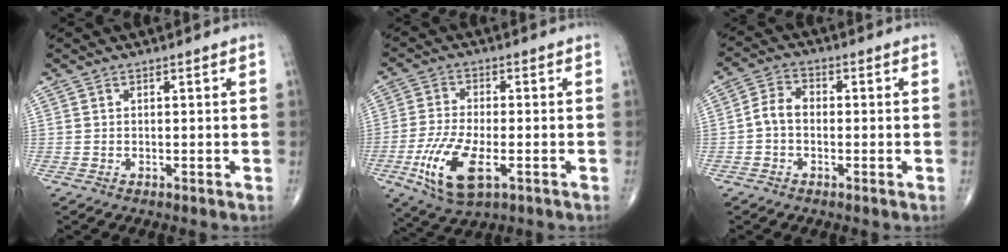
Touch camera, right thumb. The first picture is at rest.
{"total": 11.8, "force": [-4.1, 4.9, 9.9], "torque": [-0.209, -0.003, -0.069]}
{"total": 4.5, "force": [-0.8, 3.2, 3.1], "torque": [-0.050, 0.018, -0.026]}